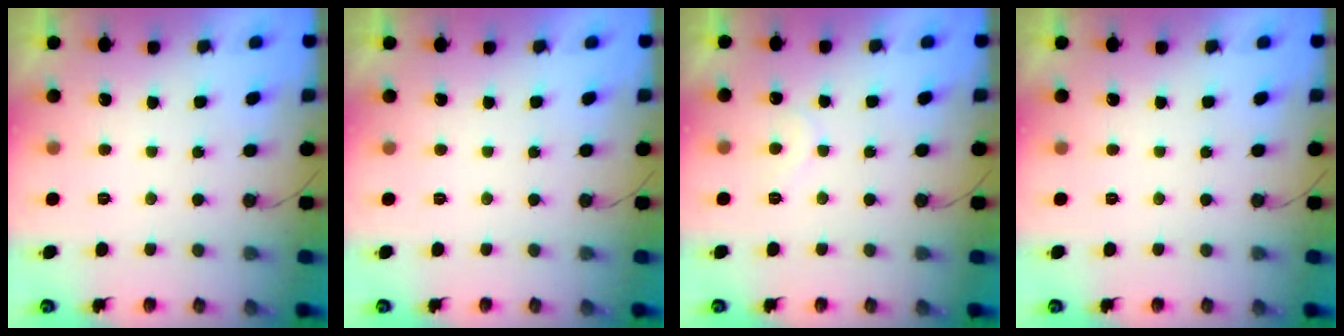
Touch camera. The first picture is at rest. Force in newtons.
{"total": 1.7, "press": 1.7, "slide": 0.1}
{"total": 5.7, "press": 5.7, "slide": 0.5}
{"total": 0.0}